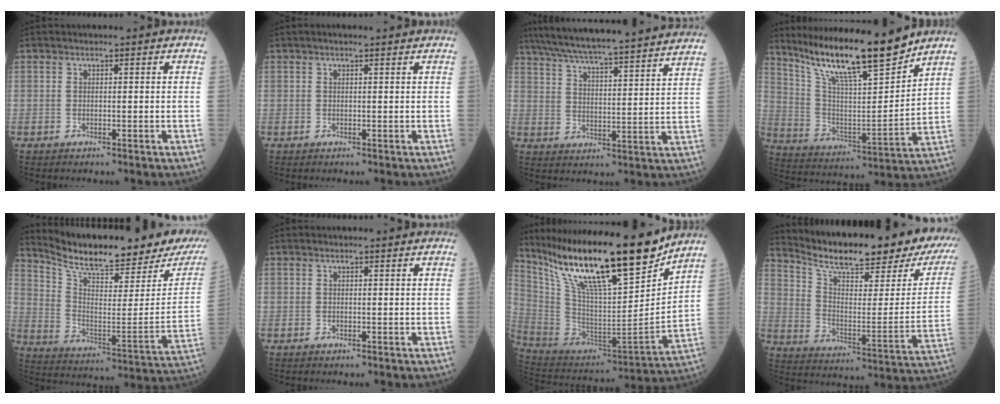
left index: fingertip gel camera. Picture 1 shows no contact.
{"total": 1.5, "force": [1.1, 0.1, 1.0], "torque": [-0.015, 0.015, 0.015]}
{"total": 29.8, "force": [26.9, 1.0, 12.8], "torque": [-0.215, -0.012, 0.359]}
{"total": 17.6, "force": [14.4, 1.3, 10.0], "torque": [-0.175, -0.007, 0.256]}
{"total": 22.7, "force": [19.8, 2.8, 10.7], "torque": [-0.182, -0.057, 0.286]}
{"total": 0.0}
{"total": 24.9, "force": [18.9, 3.4, 15.8], "torque": [-0.283, -0.013, 0.331]}
{"total": 25.6, "force": [21.6, 3.7, 13.2], "torque": [-0.212, -0.057, 0.292]}